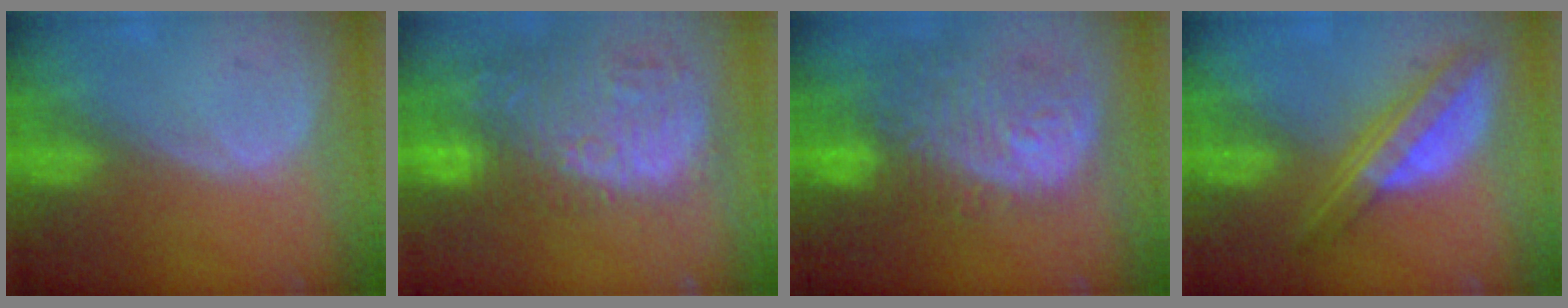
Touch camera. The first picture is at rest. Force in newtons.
{"total": 14.6, "press": 12.6, "slide": 7.5}
{"total": 12.1, "press": 10.8, "slide": 5.6}
{"total": 7.5, "press": 6.3, "slide": 4.0}